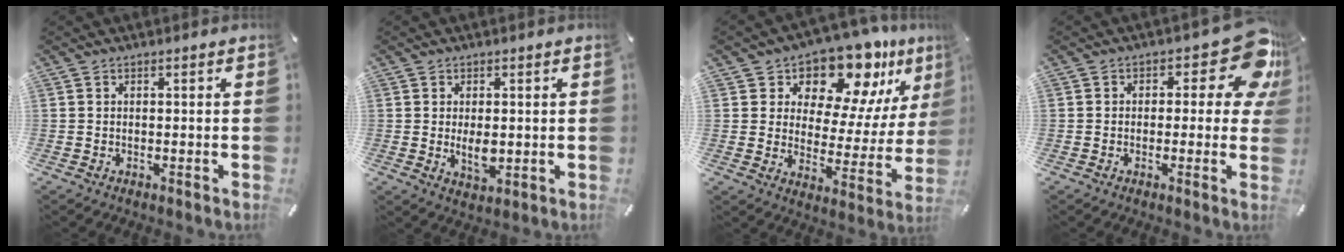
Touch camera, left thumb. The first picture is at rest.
{"total": 4.8, "force": [0.0, 2.9, 3.8], "torque": [-0.069, -0.008, -0.004]}
{"total": 14.8, "force": [11.7, 7.0, 5.5], "torque": [-0.086, -0.109, 0.202]}
{"total": 13.2, "force": [5.0, 6.3, 10.5], "torque": [-0.132, -0.032, 0.087]}